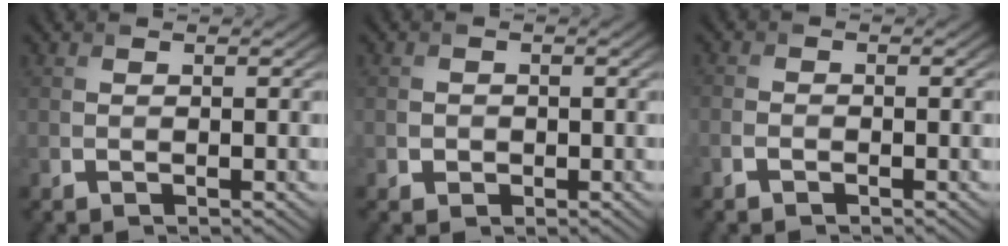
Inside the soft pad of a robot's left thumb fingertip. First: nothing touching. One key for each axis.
{"total": 1.2, "fx": -0.1, "fy": 1.1, "fz": 0.2, "tx": 0.004, "ty": 0.001, "tz": 0.000}
{"total": 0.9, "fx": -0.7, "fy": 0.4, "fz": 0.4, "tx": -0.006, "ty": 0.002, "tz": -0.021}